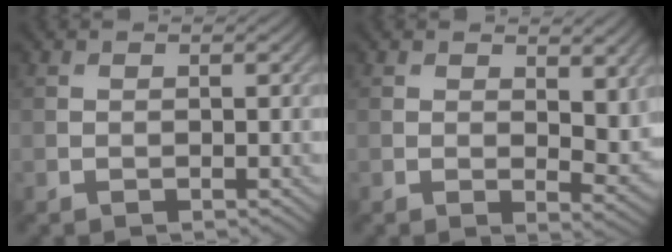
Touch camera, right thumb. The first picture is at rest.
{"total": 5.2, "force": [1.6, 2.6, 4.2], "torque": [-0.062, -0.009, 0.028]}